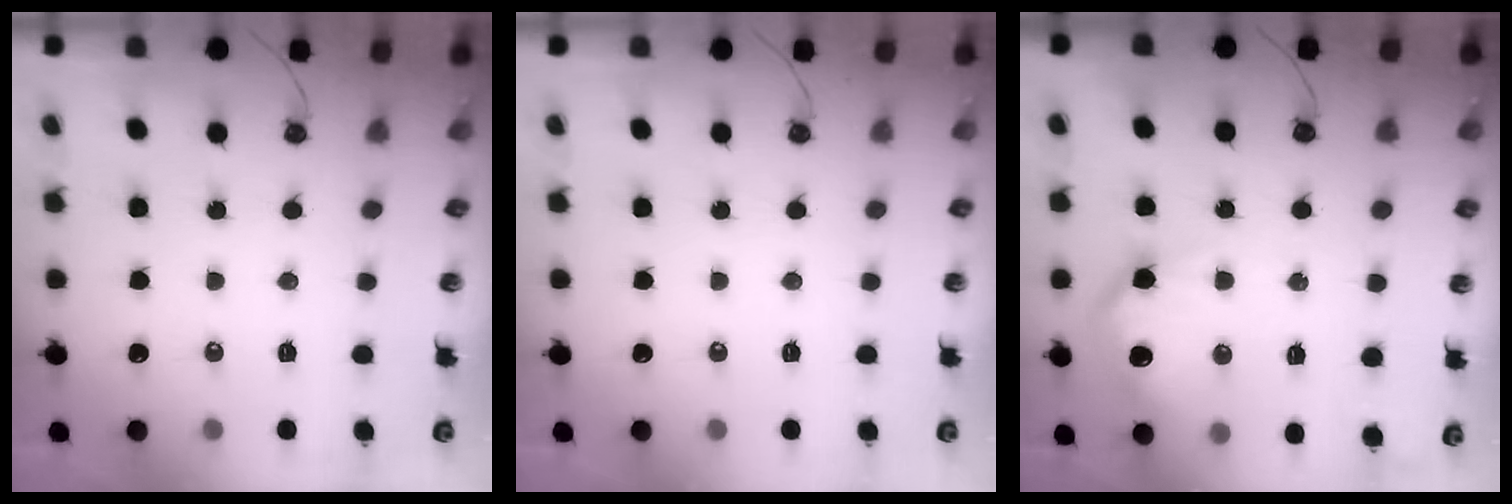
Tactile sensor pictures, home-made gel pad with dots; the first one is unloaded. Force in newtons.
{"total": 0.0}
{"total": 16.9, "press": 16.8, "slide": 1.0}